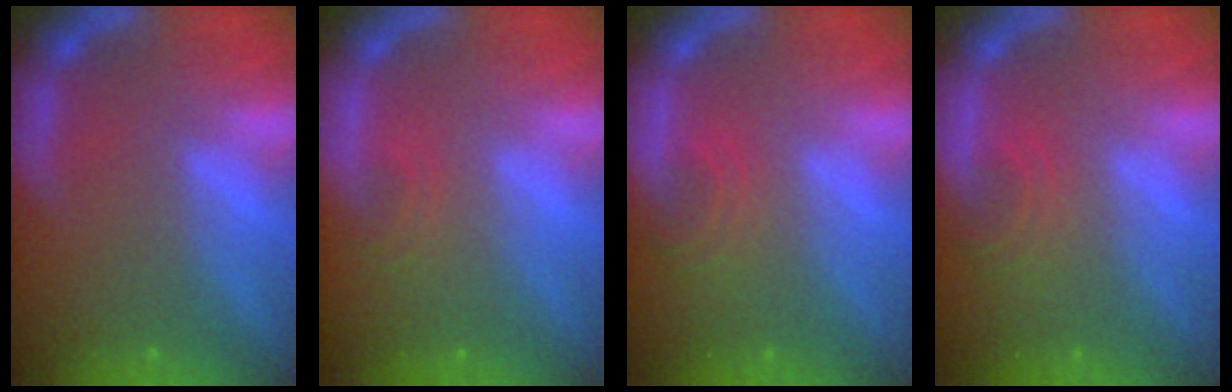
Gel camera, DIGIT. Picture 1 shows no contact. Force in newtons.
{"total": 1.4}
{"total": 2.4}
{"total": 2.4}